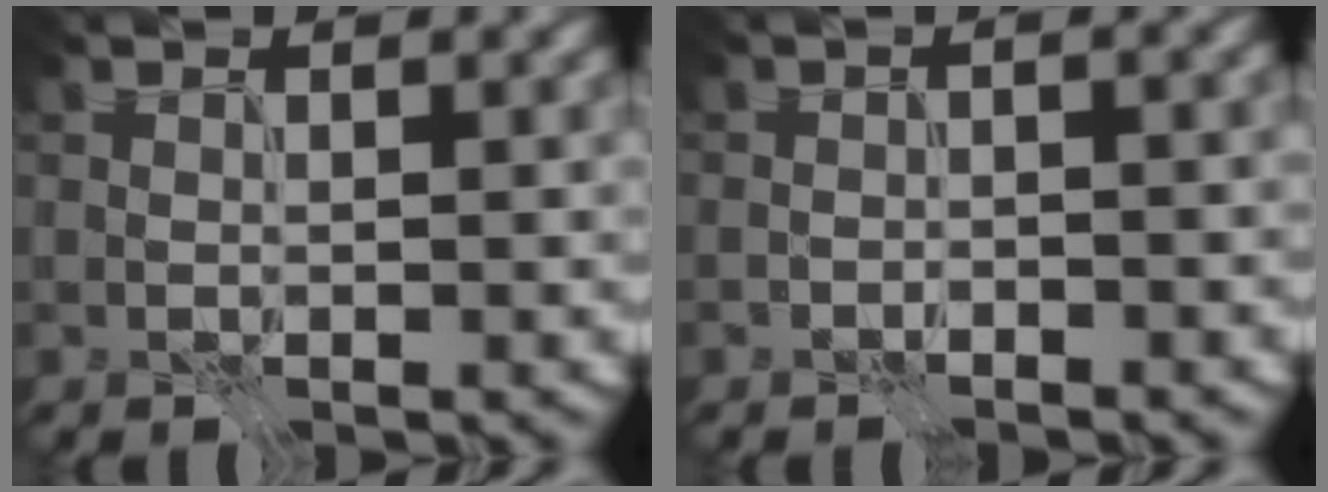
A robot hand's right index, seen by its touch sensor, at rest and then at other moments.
{"total": 2.7, "force": [-0.2, 1.2, 2.4], "torque": [-0.008, 0.019, -0.017]}